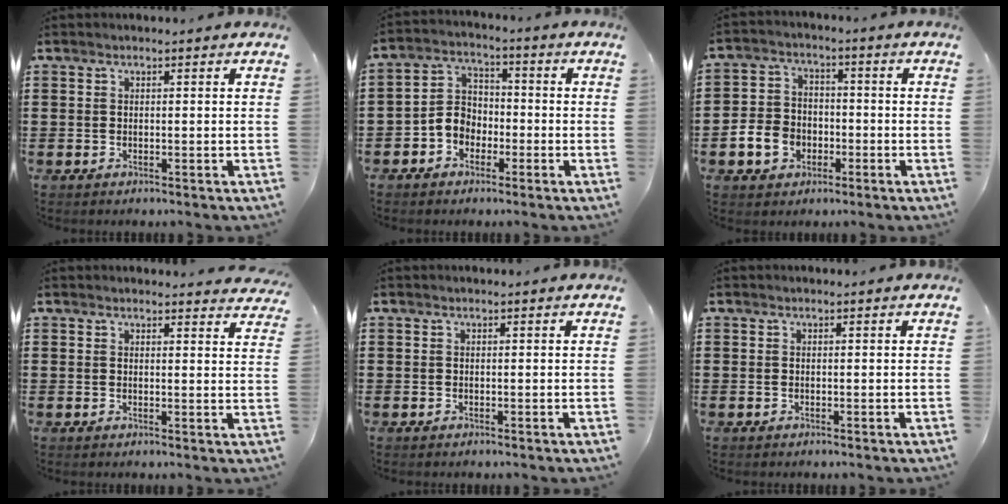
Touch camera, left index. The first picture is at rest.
{"total": 4.9, "force": [-2.7, 3.7, 1.7], "torque": [-0.055, 0.008, -0.061]}
{"total": 6.1, "force": [-2.2, 4.9, 2.8], "torque": [-0.077, 0.011, -0.046]}
{"total": 1.8, "force": [1.8, 0.2, 0.2], "torque": [-0.001, -0.005, 0.034]}
{"total": 0.0}
{"total": 0.0}